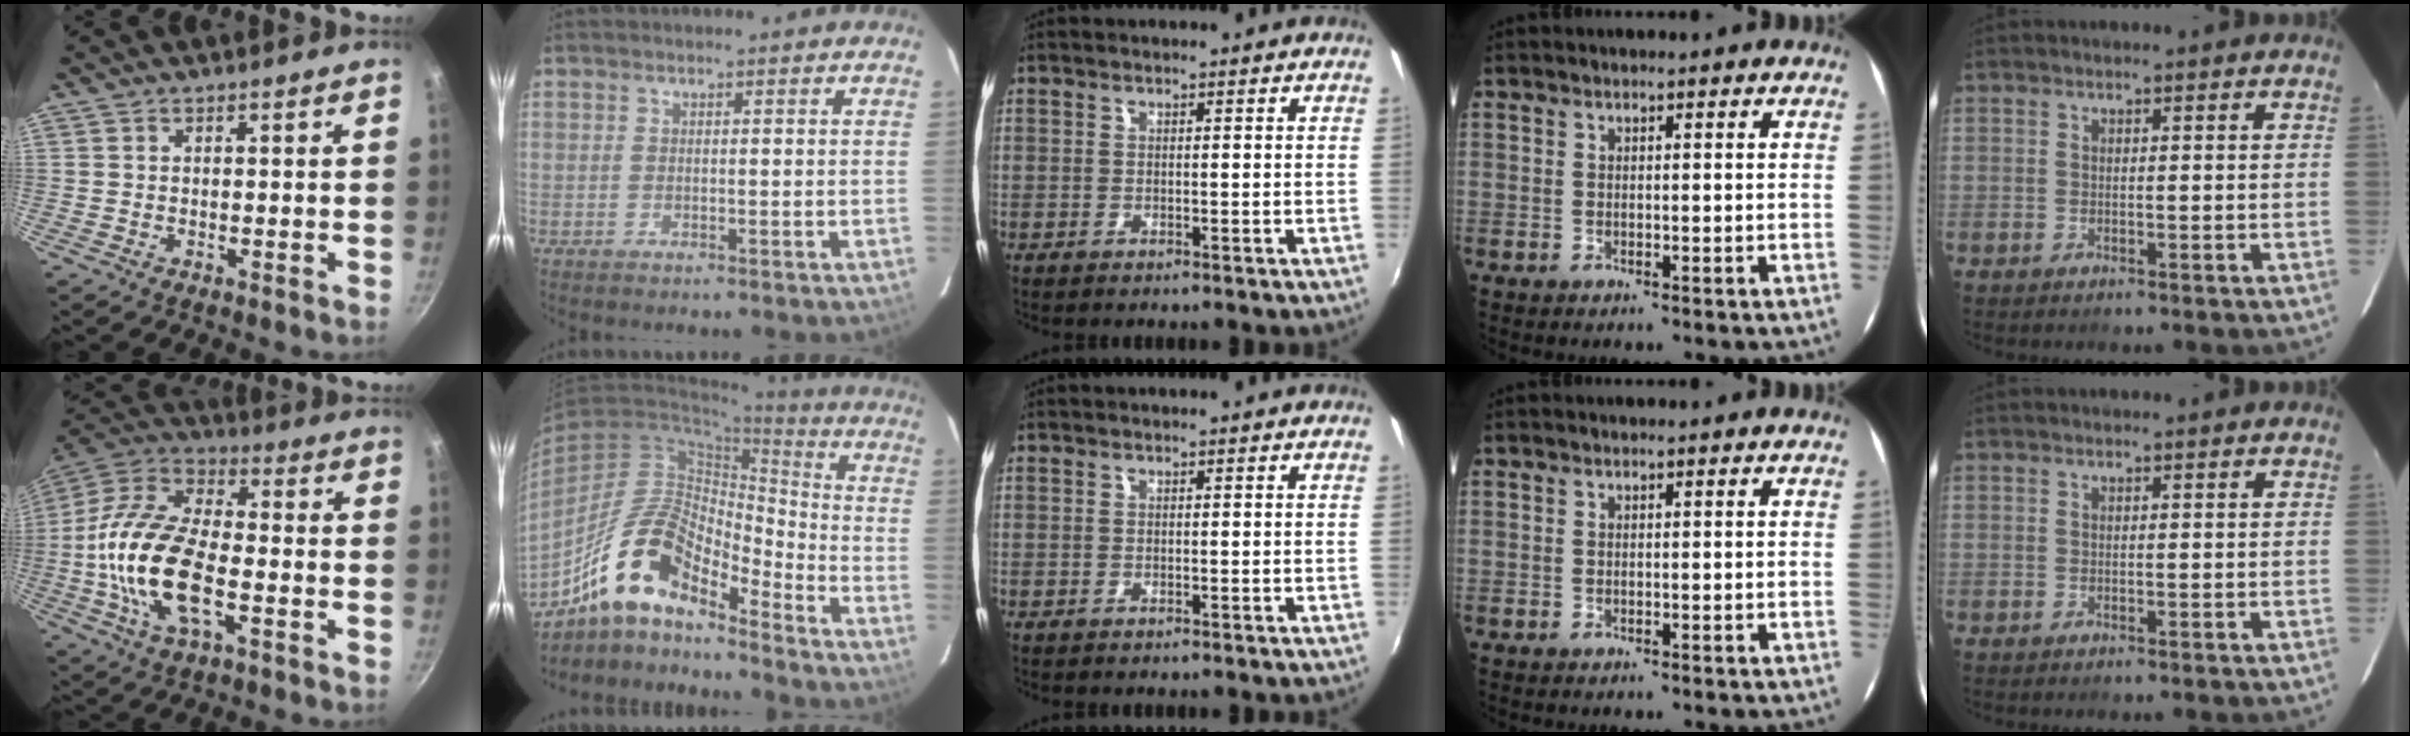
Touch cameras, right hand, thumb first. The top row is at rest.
{"thumb": {"total": 19.6, "force": [-4.1, 9.4, 16.7], "torque": [-0.316, 0.032, -0.094]}, "index": {"total": 14.9, "force": [-11.3, 4.6, 8.6], "torque": [-0.160, 0.009, -0.220]}}